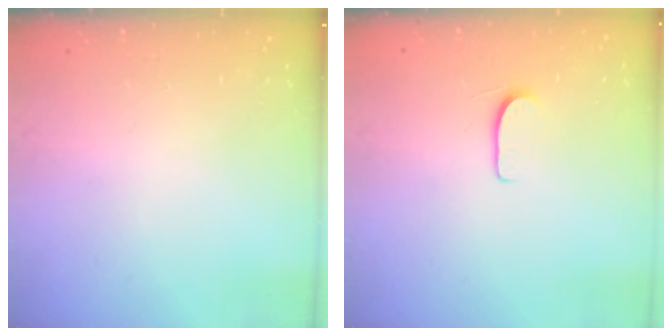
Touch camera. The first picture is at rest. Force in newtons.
{"total": 5.0, "press": 5.0, "slide": 0.5}